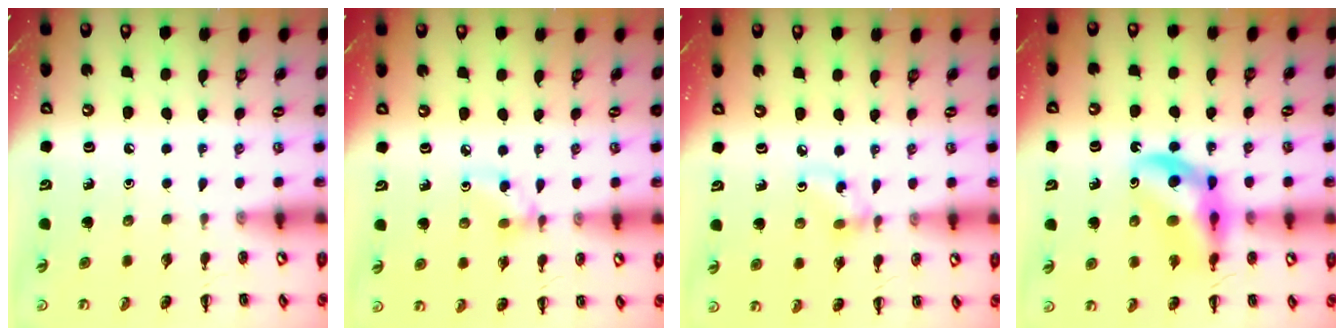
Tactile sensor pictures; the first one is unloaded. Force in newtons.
{"total": 3.3, "press": 3.0, "slide": 1.2}
{"total": 4.1, "press": 3.8, "slide": 1.5}
{"total": 12.9, "press": 12.4, "slide": 3.7}